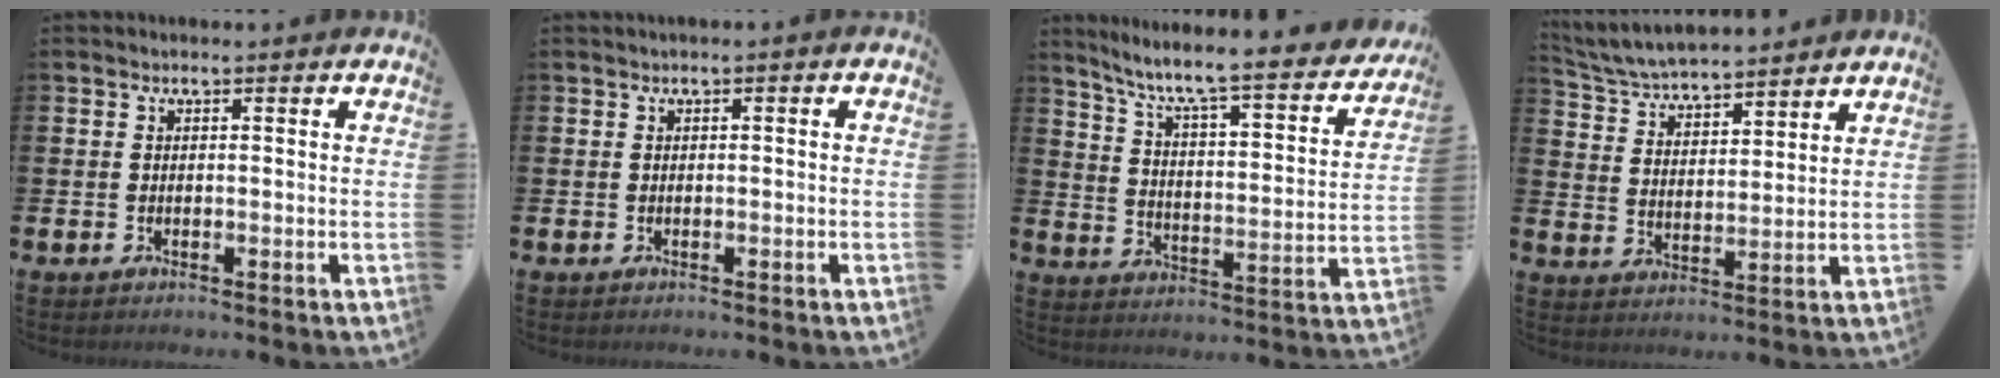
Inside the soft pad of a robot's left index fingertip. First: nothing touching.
{"total": 0.0}
{"total": 7.9, "force": [6.8, 0.9, 3.8], "torque": [-0.099, -0.059, 0.107]}
{"total": 5.7, "force": [5.6, 0.7, 0.8], "torque": [-0.039, -0.036, 0.098]}